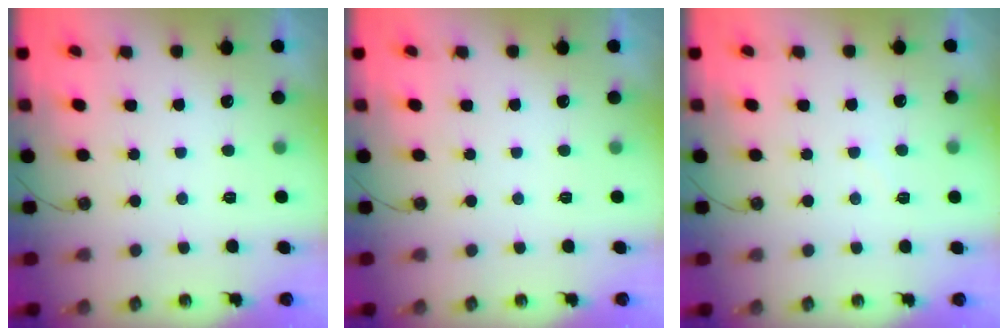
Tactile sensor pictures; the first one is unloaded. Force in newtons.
{"total": 0.0}
{"total": 2.9, "press": 2.9, "slide": 0.4}